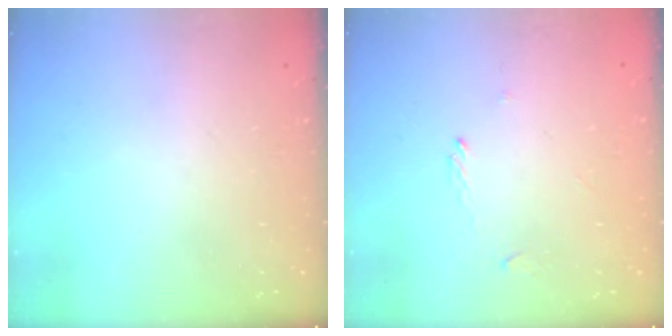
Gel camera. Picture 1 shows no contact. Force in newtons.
{"total": 1.2, "press": 1.1, "slide": 0.3}